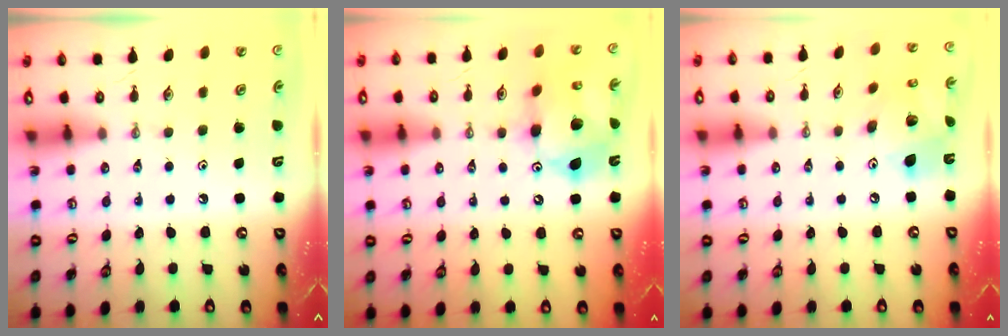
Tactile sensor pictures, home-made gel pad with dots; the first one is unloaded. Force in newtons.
{"total": 13.4, "press": 13.4, "slide": 1.3}
{"total": 12.5, "press": 12.5, "slide": 1.0}